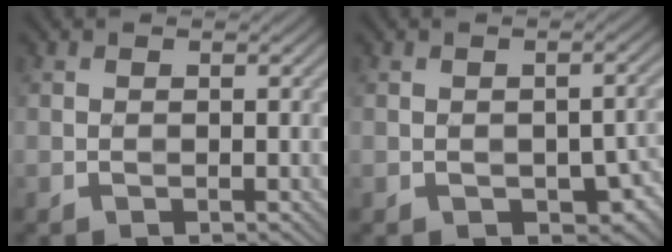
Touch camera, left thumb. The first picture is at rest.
{"total": 6.4, "force": [-2.4, 3.8, 4.6], "torque": [-0.063, -0.020, -0.022]}